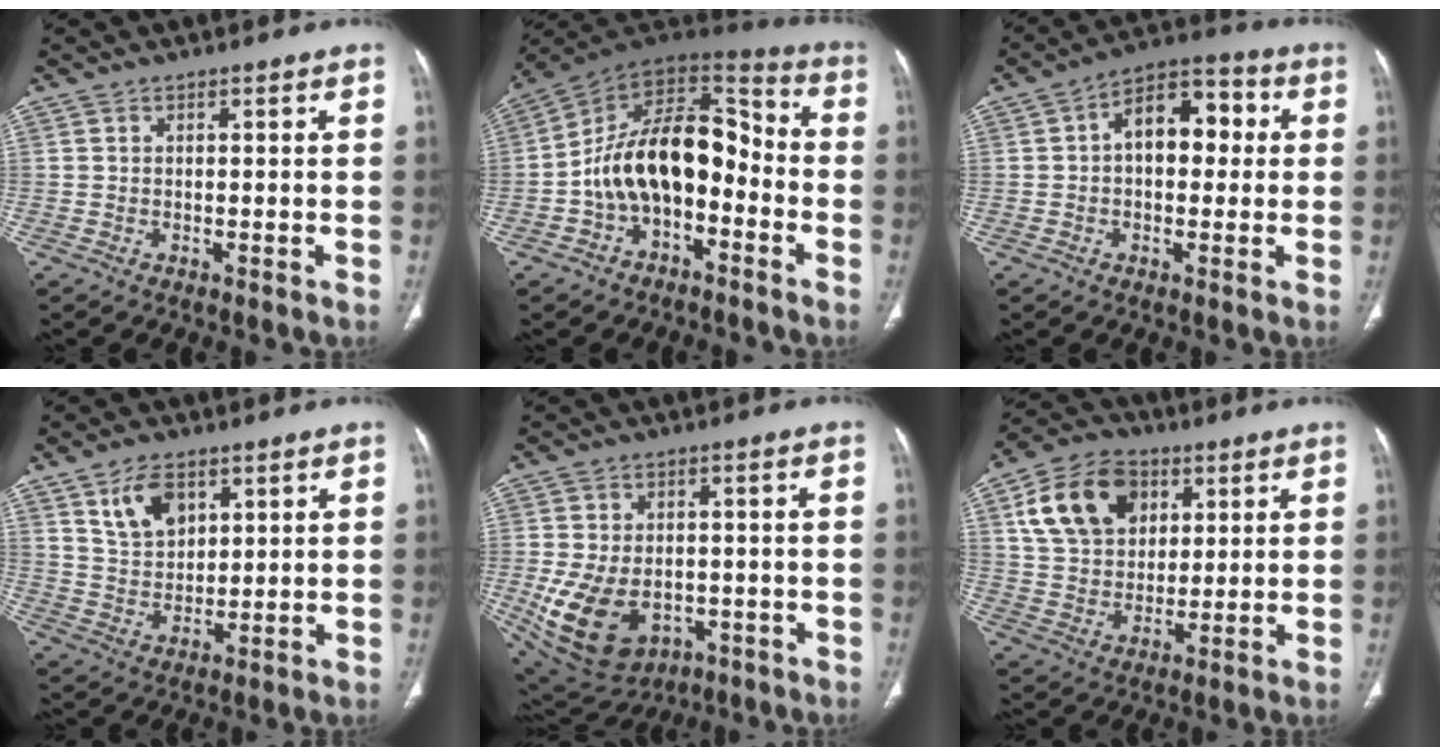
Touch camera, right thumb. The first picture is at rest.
{"total": 17.6, "force": [-4.0, 10.7, 13.4], "torque": [-0.197, 0.080, -0.073]}
{"total": 11.2, "force": [1.3, 6.9, 8.7], "torque": [-0.100, 0.033, 0.011]}
{"total": 8.3, "force": [4.4, 5.1, 4.9], "torque": [-0.070, -0.024, 0.090]}
{"total": 15.5, "force": [-4.1, 10.7, 10.4], "torque": [-0.194, 0.004, -0.038]}
{"total": 15.7, "force": [5.8, 11.3, 9.2], "torque": [-0.144, -0.003, 0.106]}